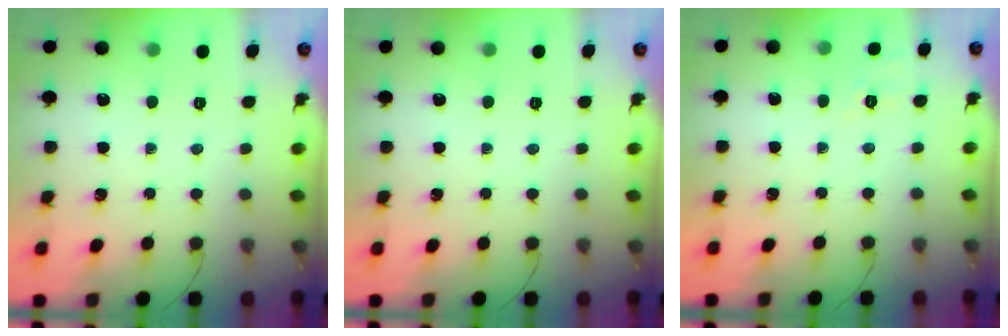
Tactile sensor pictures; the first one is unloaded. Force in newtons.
{"total": 0.0}
{"total": 1.8, "press": 0.2, "slide": 1.8}